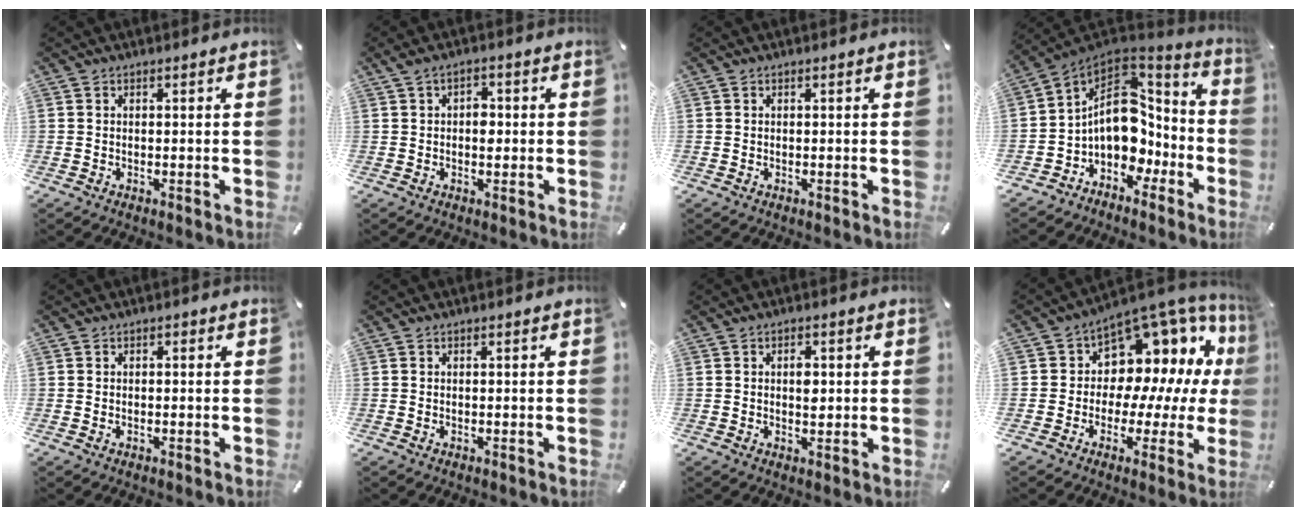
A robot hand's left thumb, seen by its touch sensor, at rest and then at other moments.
{"total": 3.9, "force": [0.1, 2.6, 2.9], "torque": [-0.040, 0.004, -0.003]}
{"total": 0.0}
{"total": 14.3, "force": [-0.3, 11.4, 8.6], "torque": [-0.135, -0.021, 0.003]}
{"total": 0.6, "force": [0.0, 0.4, 0.4], "torque": [-0.007, 0.002, -0.001]}
{"total": 0.0}
{"total": 3.0, "force": [0.4, 1.8, 2.4], "torque": [-0.025, -0.004, -0.001]}
{"total": 10.7, "force": [6.1, 7.7, 4.3], "torque": [-0.066, -0.080, 0.108]}